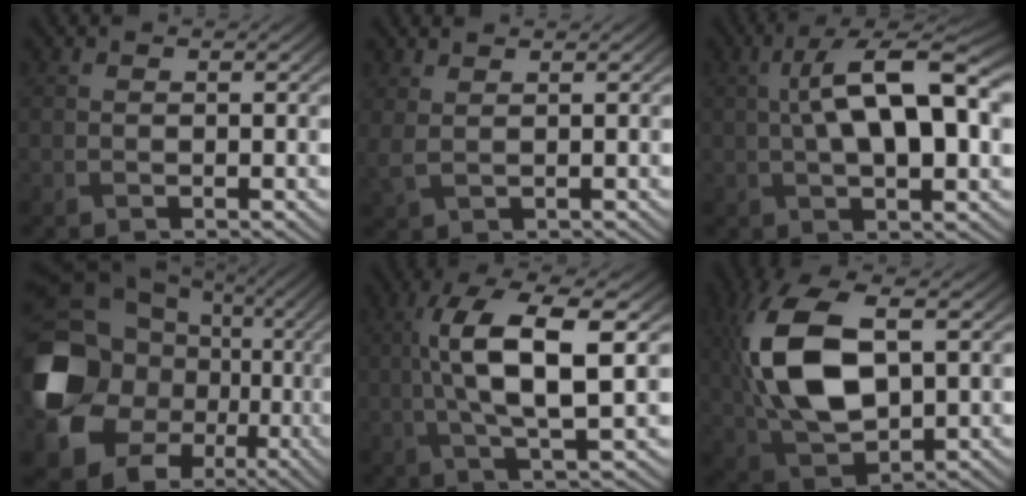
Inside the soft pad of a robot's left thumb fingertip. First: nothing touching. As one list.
[{"total": 2.1, "force": [1.5, 0.8, 1.3], "torque": [-0.043, 0.001, 0.036]}, {"total": 13.4, "force": [2.2, 5.4, 12.0], "torque": [-0.210, 0.009, 0.034]}, {"total": 17.5, "force": [-2.4, 14.6, 9.4], "torque": [-0.230, -0.043, -0.024]}, {"total": 11.2, "force": [1.2, 3.6, 10.6], "torque": [-0.205, 0.007, 0.022]}, {"total": 15.1, "force": [2.1, 8.1, 12.5], "torque": [-0.297, 0.003, 0.045]}]